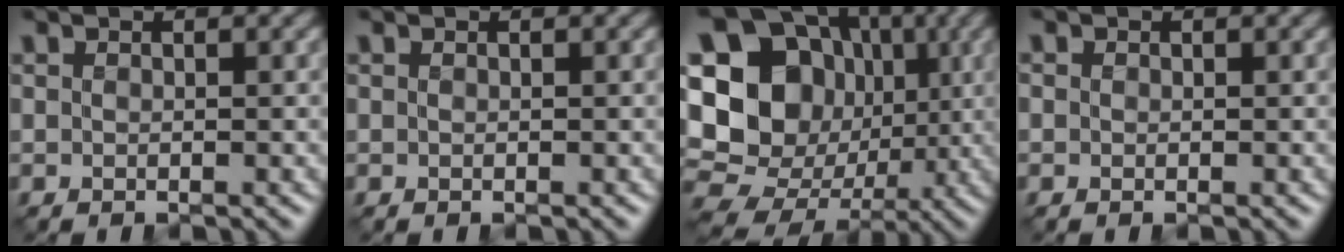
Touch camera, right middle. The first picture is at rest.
{"total": 0.0}
{"total": 22.4, "force": [1.9, 20.2, 9.5], "torque": [-0.205, 0.044, -0.003]}
{"total": 0.0}